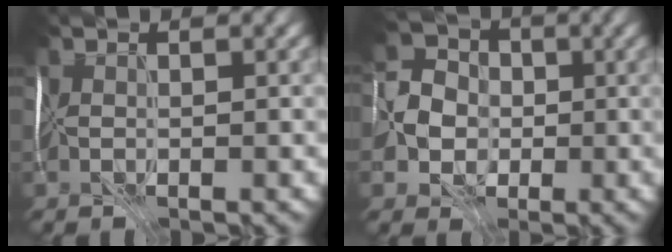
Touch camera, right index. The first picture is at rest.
{"total": 3.9, "force": [-0.7, 3.6, 1.2], "torque": [-0.020, 0.008, -0.021]}